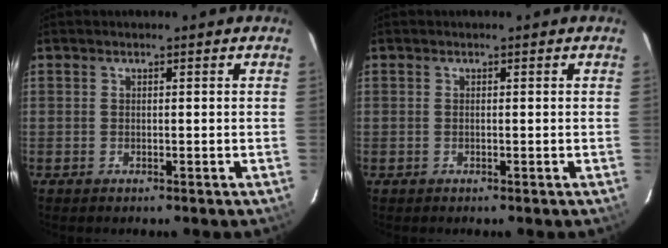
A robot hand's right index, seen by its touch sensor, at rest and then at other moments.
{"total": 0.0}